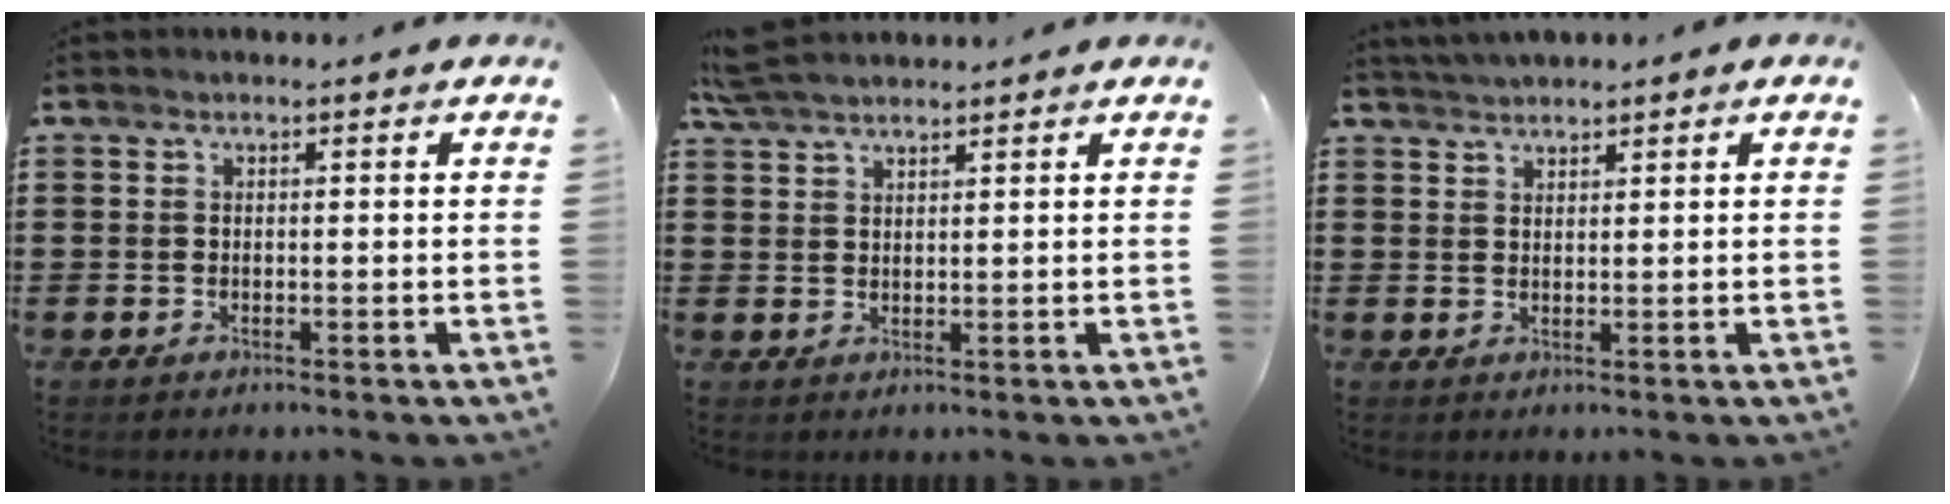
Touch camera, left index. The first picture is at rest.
{"total": 4.1, "force": [3.7, 0.6, 1.6], "torque": [-0.040, -0.001, 0.072]}
{"total": 2.0, "force": [2.0, 0.2, 0.1], "torque": [-0.007, 0.002, 0.039]}